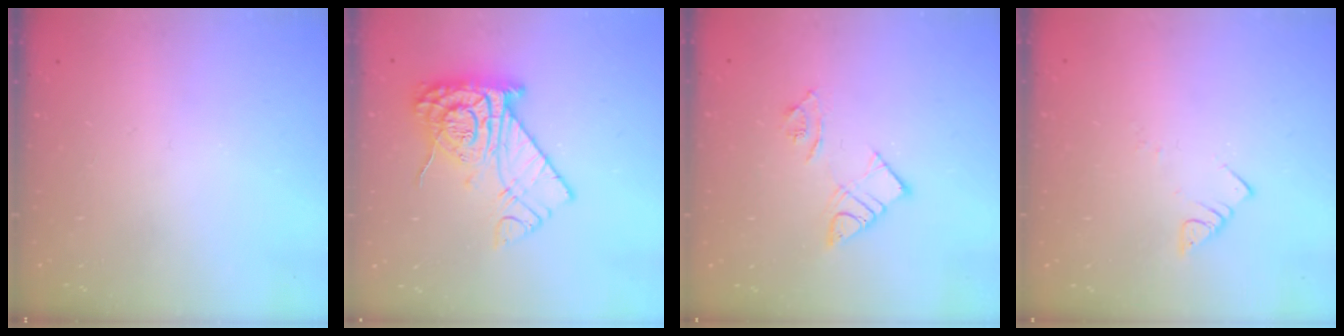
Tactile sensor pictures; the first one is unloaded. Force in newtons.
{"total": 16.5, "press": 16.4, "slide": 1.8}
{"total": 8.4, "press": 8.4, "slide": 0.6}
{"total": 3.4, "press": 3.4, "slide": 0.3}